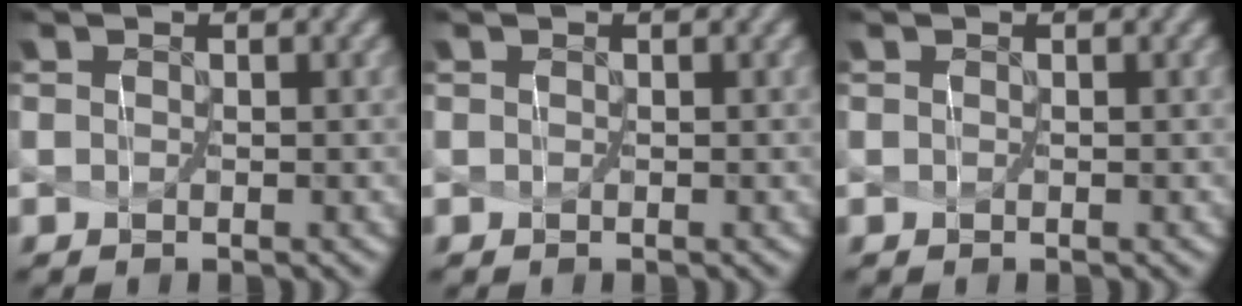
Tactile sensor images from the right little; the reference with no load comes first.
{"total": 0.0}
{"total": 0.0}